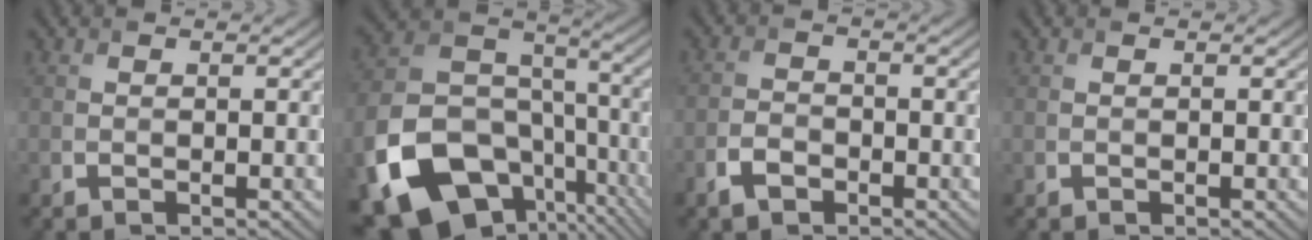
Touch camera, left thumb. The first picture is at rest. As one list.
[{"total": 19.2, "force": [-8.7, 13.6, 10.4], "torque": [-0.243, -0.056, -0.132]}, {"total": 3.0, "force": [-1.9, 1.7, 1.5], "torque": [-0.033, -0.001, -0.044]}, {"total": 0.0}]